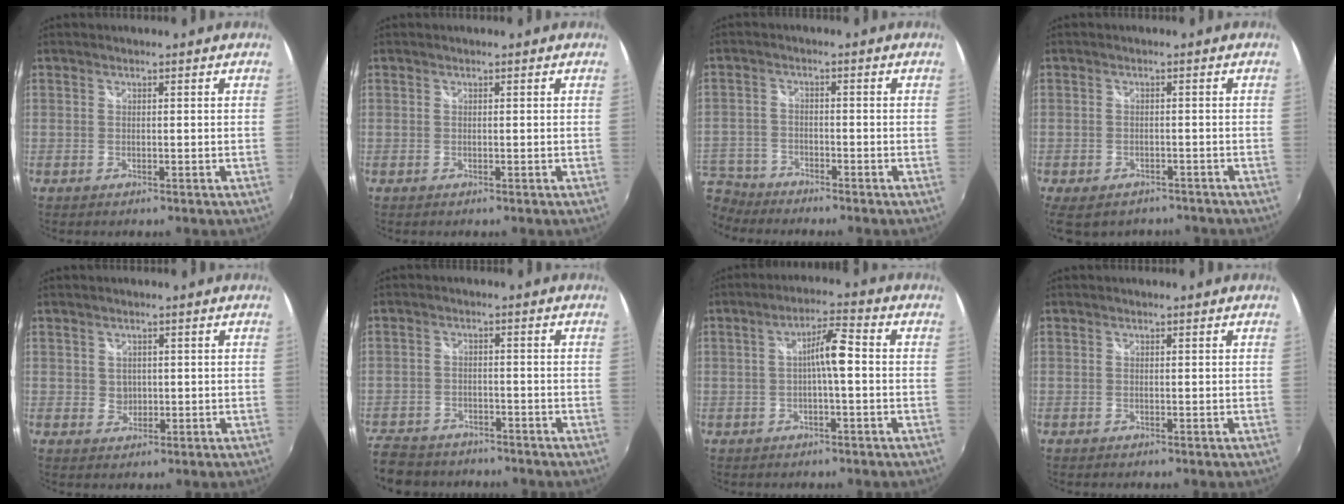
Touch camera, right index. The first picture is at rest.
{"total": 0.0}
{"total": 10.0, "force": [-8.3, 5.2, 2.1], "torque": [-0.089, -0.006, -0.164]}
{"total": 8.9, "force": [-6.7, 4.3, 3.9], "torque": [-0.092, -0.032, -0.095]}
{"total": 2.0, "force": [0.4, 1.9, 0.5], "torque": [-0.003, 0.003, 0.007]}
{"total": 12.0, "force": [-9.7, 6.3, 3.3], "torque": [-0.115, 0.000, -0.160]}
{"total": 5.2, "force": [-0.5, 0.5, 5.2], "torque": [-0.093, 0.013, -0.008]}
{"total": 0.0}